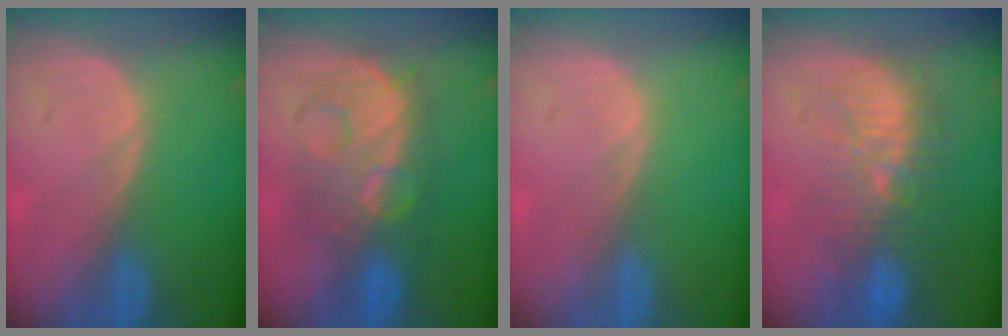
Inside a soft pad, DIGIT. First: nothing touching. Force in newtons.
{"total": 8.8, "press": 8.8, "slide": 0.4}
{"total": 0.0}
{"total": 9.8, "press": 9.0, "slide": 3.8}